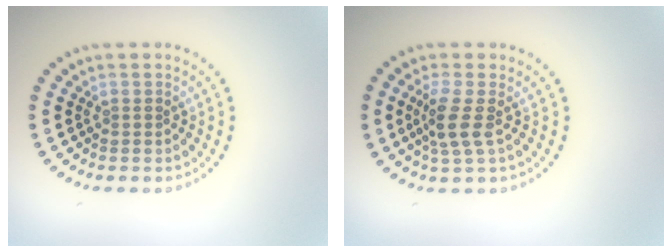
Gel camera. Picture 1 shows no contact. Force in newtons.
{"total": 2.7, "press": 2.1, "slide": 1.7}